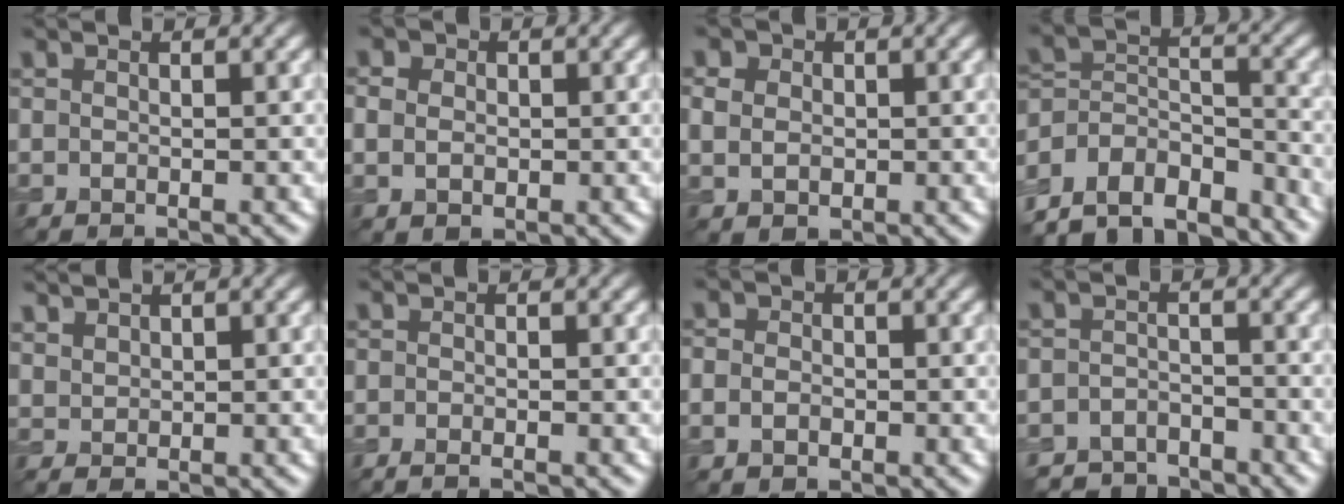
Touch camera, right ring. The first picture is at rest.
{"total": 4.1, "force": [1.0, 3.3, 2.2], "torque": [-0.028, 0.021, -0.011]}
{"total": 4.6, "force": [1.4, 3.7, 2.4], "torque": [-0.037, 0.020, -0.001]}
{"total": 11.4, "force": [-9.5, 5.2, 3.3], "torque": [-0.055, 0.027, -0.151]}
{"total": 1.5, "force": [1.4, 0.5, 0.2], "torque": [-0.008, 0.004, 0.034]}
{"total": 0.9, "force": [-0.7, 0.1, 0.6], "torque": [-0.008, -0.006, -0.013]}
{"total": 1.9, "force": [-0.4, 1.5, 1.0], "torque": [-0.011, -0.002, -0.012]}
{"total": 3.9, "force": [-3.6, 1.5, 0.2], "torque": [0.009, -0.002, -0.066]}